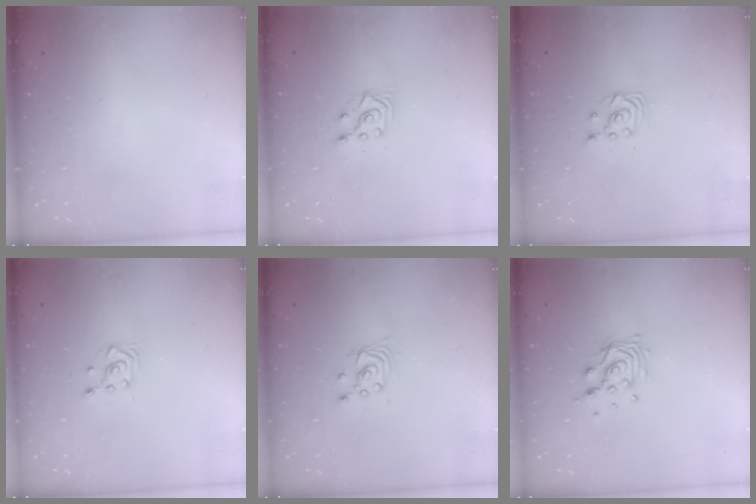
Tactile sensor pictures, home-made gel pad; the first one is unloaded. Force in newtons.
{"total": 5.7, "press": 5.6, "slide": 0.9}
{"total": 3.3, "press": 3.3, "slide": 0.1}
{"total": 2.8, "press": 2.7, "slide": 0.7}
{"total": 2.7, "press": 2.7, "slide": 0.2}
{"total": 9.3, "press": 9.3, "slide": 0.4}